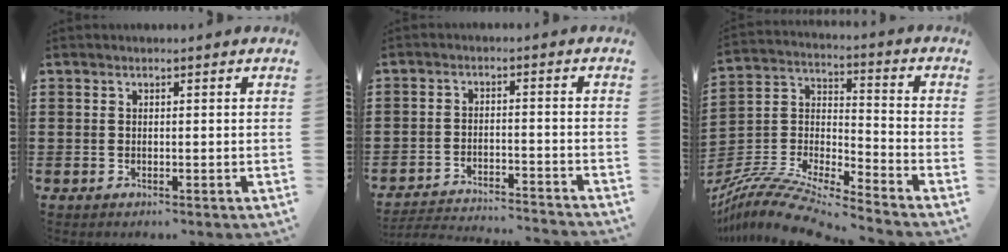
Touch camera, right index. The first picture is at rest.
{"total": 3.5, "force": [-3.4, -0.1, 0.6], "torque": [-0.024, -0.002, -0.076]}
{"total": 11.2, "force": [-10.3, 1.3, 4.0], "torque": [-0.090, 0.017, -0.212]}